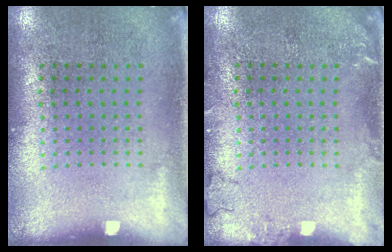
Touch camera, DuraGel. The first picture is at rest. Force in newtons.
{"total": 1.2, "press": 1.2, "slide": 0.3}